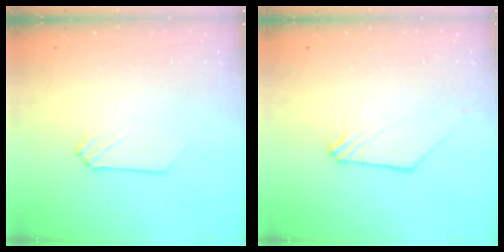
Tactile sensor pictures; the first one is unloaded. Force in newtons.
{"total": 0.9, "press": 0.8, "slide": 0.2}